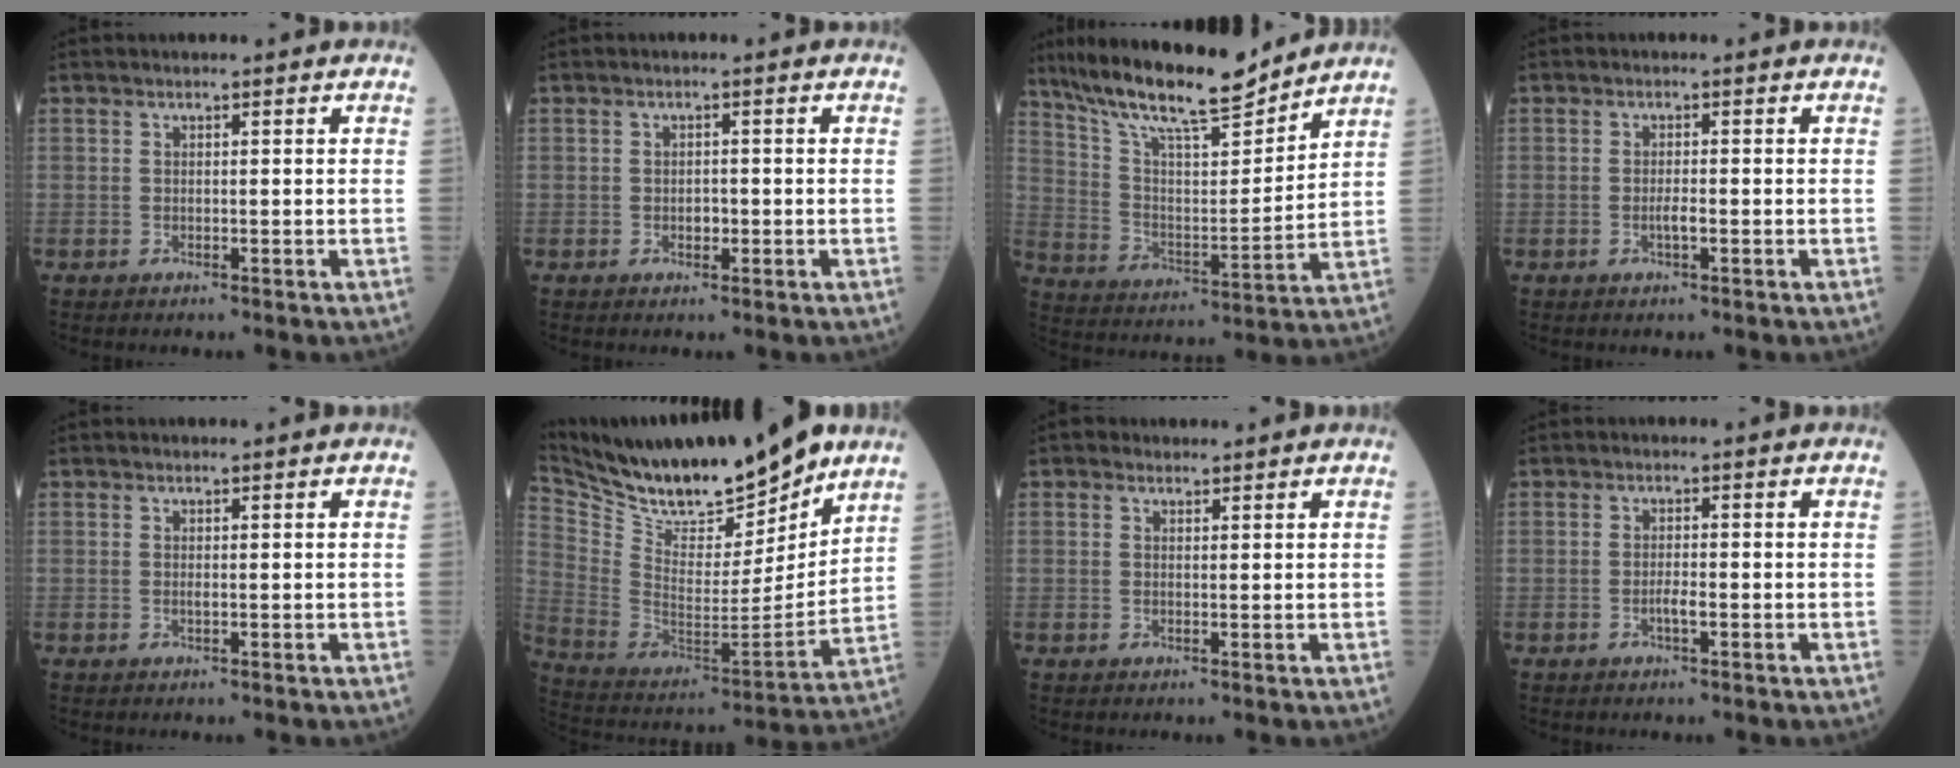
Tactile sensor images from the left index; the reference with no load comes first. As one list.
[{"total": 1.3, "force": [-0.4, 0.9, 0.9], "torque": [-0.012, 0.003, -0.006]}, {"total": 17.7, "force": [15.1, 2.3, 8.9], "torque": [-0.162, 0.003, 0.265]}, {"total": 1.4, "force": [-0.4, 0.2, 1.3], "torque": [-0.026, 0.000, -0.008]}, {"total": 0.5, "force": [0.2, 0.1, 0.5], "torque": [-0.010, 0.000, 0.002]}, {"total": 23.6, "force": [19.9, 4.8, 11.6], "torque": [-0.222, -0.018, 0.337]}, {"total": 1.0, "force": [0.8, 0.6, 0.2], "torque": [-0.006, 0.005, 0.011]}, {"total": 1.4, "force": [-0.6, 0.2, 1.3], "torque": [-0.026, 0.001, -0.011]}]